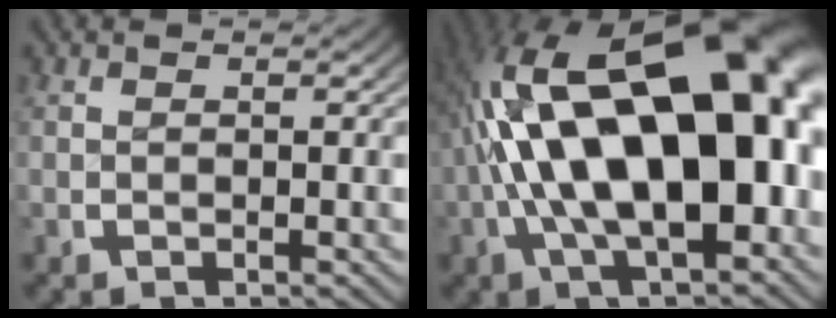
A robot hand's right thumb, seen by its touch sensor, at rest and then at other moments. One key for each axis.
{"total": 24.9, "fx": 0.7, "fy": 13.6, "fz": 20.8, "tx": -0.355, "ty": -0.027, "tz": 0.019}